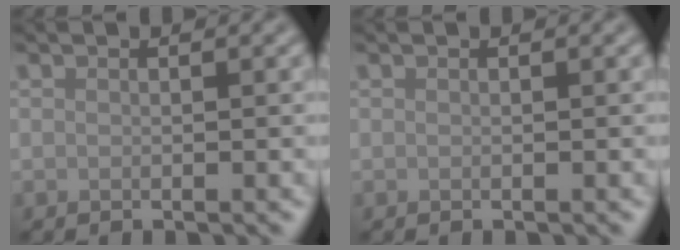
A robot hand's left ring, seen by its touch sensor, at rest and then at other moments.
{"total": 0.0}